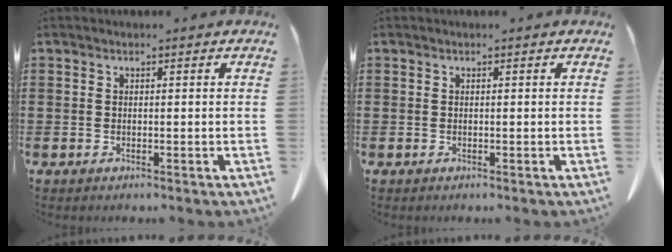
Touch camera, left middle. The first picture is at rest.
{"total": 0.0}